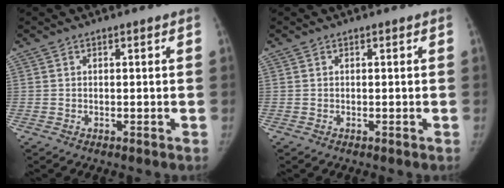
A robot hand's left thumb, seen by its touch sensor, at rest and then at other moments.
{"total": 0.0}